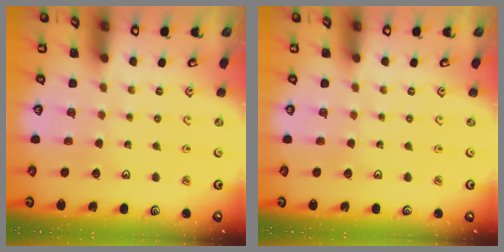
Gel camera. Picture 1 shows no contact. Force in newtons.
{"total": 0.0}